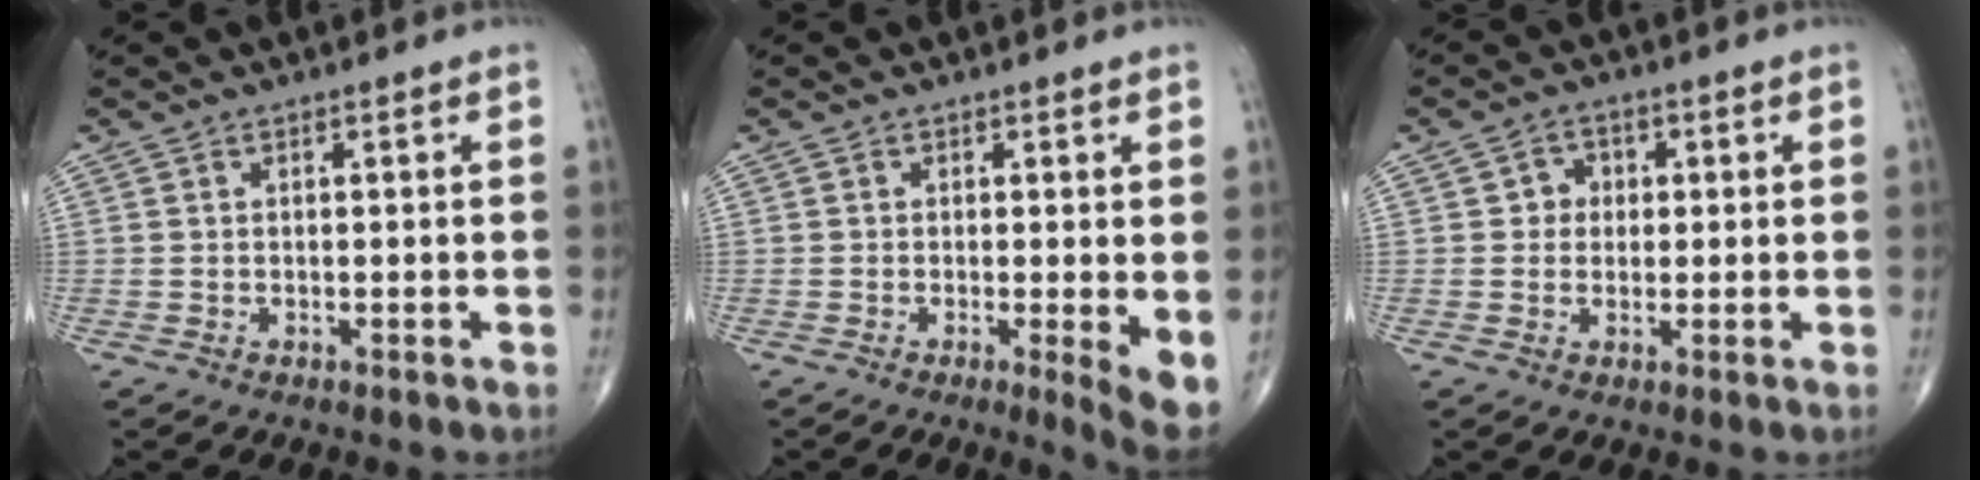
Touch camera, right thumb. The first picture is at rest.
{"total": 4.5, "force": [-0.4, 0.9, 4.4], "torque": [-0.066, -0.014, -0.013]}
{"total": 3.8, "force": [0.5, 3.4, 1.5], "torque": [0.005, 0.006, 0.001]}